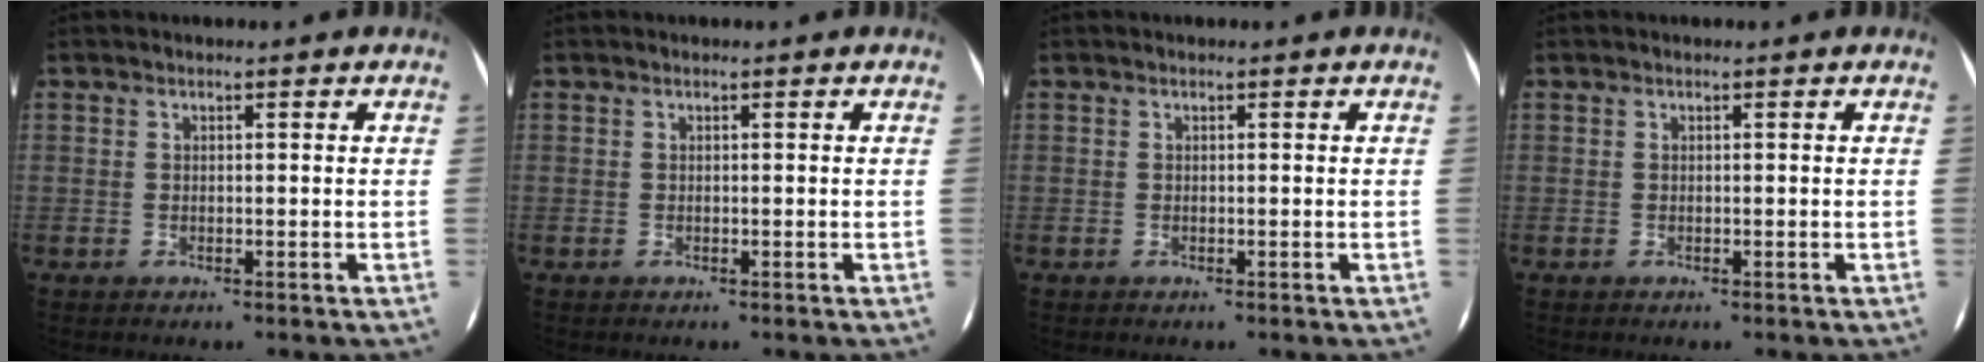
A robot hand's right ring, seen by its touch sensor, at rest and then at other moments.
{"total": 0.0}
{"total": 0.0}
{"total": 0.0}